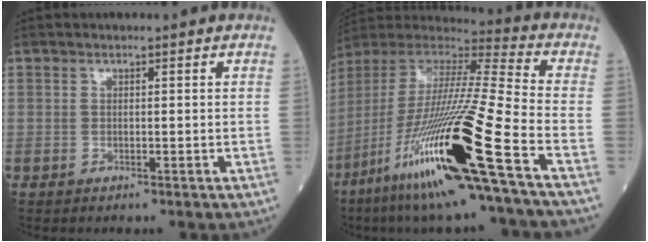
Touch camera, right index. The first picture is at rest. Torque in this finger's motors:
{"motor_torque": [2.14, 0.00, 1.06, 0.21]}